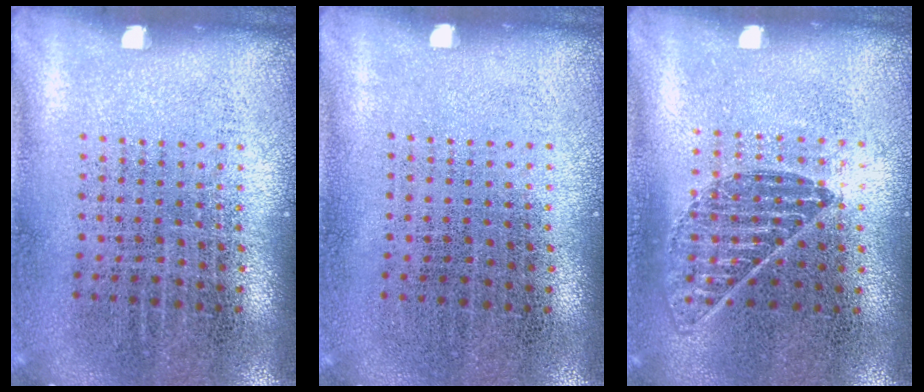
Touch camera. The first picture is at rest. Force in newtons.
{"total": 0.0}
{"total": 0.9, "press": 0.8, "slide": 0.3}